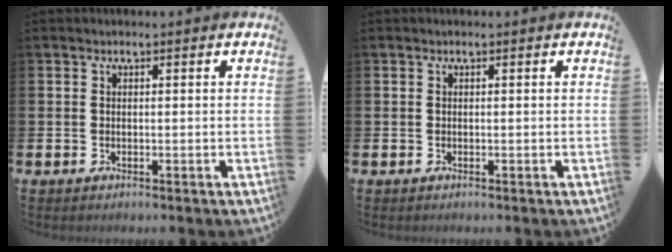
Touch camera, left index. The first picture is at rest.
{"total": 0.0}